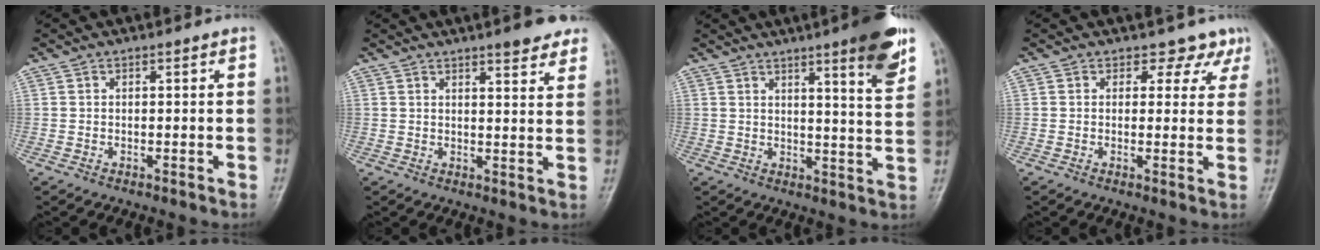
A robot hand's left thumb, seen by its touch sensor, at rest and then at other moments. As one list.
[{"total": 6.9, "force": [5.4, 1.5, 4.1], "torque": [-0.033, -0.025, 0.061]}, {"total": 10.6, "force": [6.4, 1.0, 8.3], "torque": [-0.100, -0.038, 0.085]}, {"total": 4.2, "force": [3.2, 2.7, 0.2], "torque": [0.027, -0.021, 0.022]}]